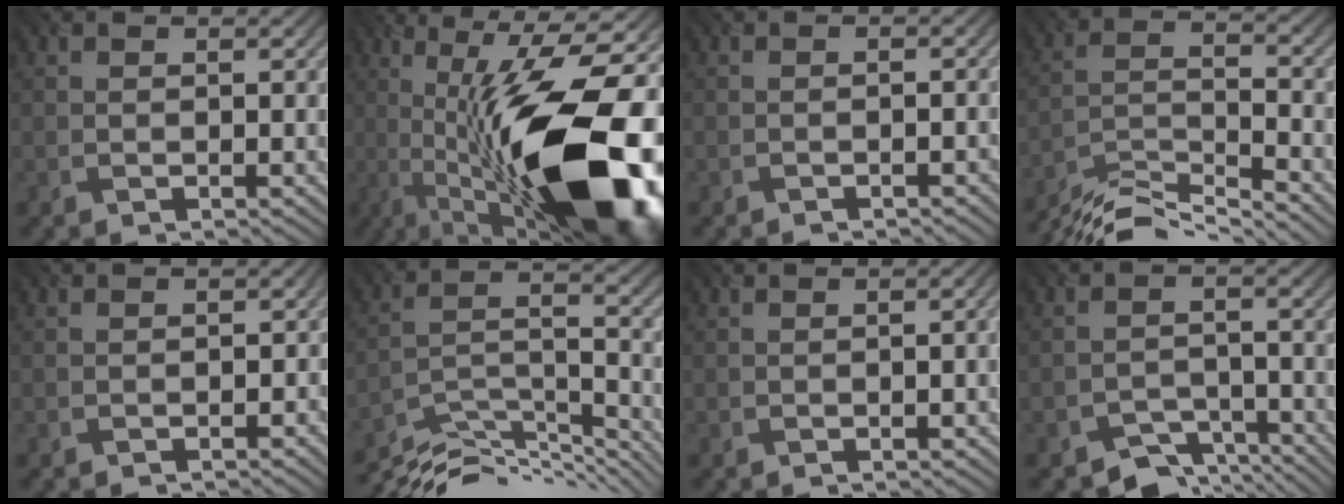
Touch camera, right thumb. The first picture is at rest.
{"total": 21.0, "force": [-4.1, 7.9, 19.0], "torque": [-0.301, 0.010, -0.067]}
{"total": 1.4, "force": [-1.1, 0.2, 0.8], "torque": [-0.009, 0.004, -0.018]}
{"total": 9.7, "force": [-8.4, 1.5, 4.6], "torque": [-0.084, -0.001, -0.159]}
{"total": 1.1, "force": [-0.9, 0.5, 0.4], "torque": [-0.006, -0.001, -0.016]}
{"total": 11.2, "force": [-9.0, 2.8, 6.1], "torque": [-0.115, -0.006, -0.160]}
{"total": 1.8, "force": [-0.5, 0.4, 1.6], "torque": [-0.019, 0.006, -0.009]}
{"total": 5.1, "force": [-4.3, 2.1, 1.7], "torque": [-0.021, -0.006, -0.074]}